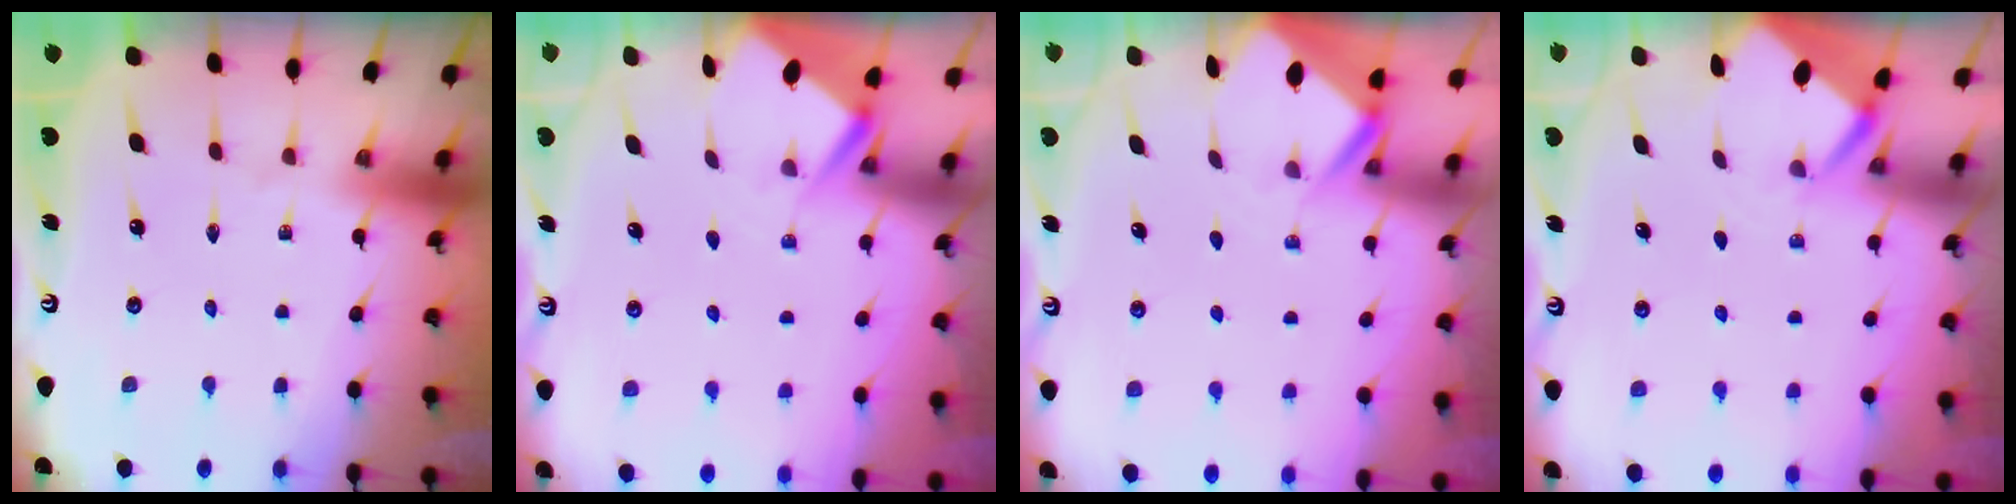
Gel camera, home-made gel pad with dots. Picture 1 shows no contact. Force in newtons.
{"total": 3.0, "press": 2.9, "slide": 0.4}
{"total": 2.6, "press": 2.6, "slide": 0.1}
{"total": 1.9, "press": 1.9, "slide": 0.1}